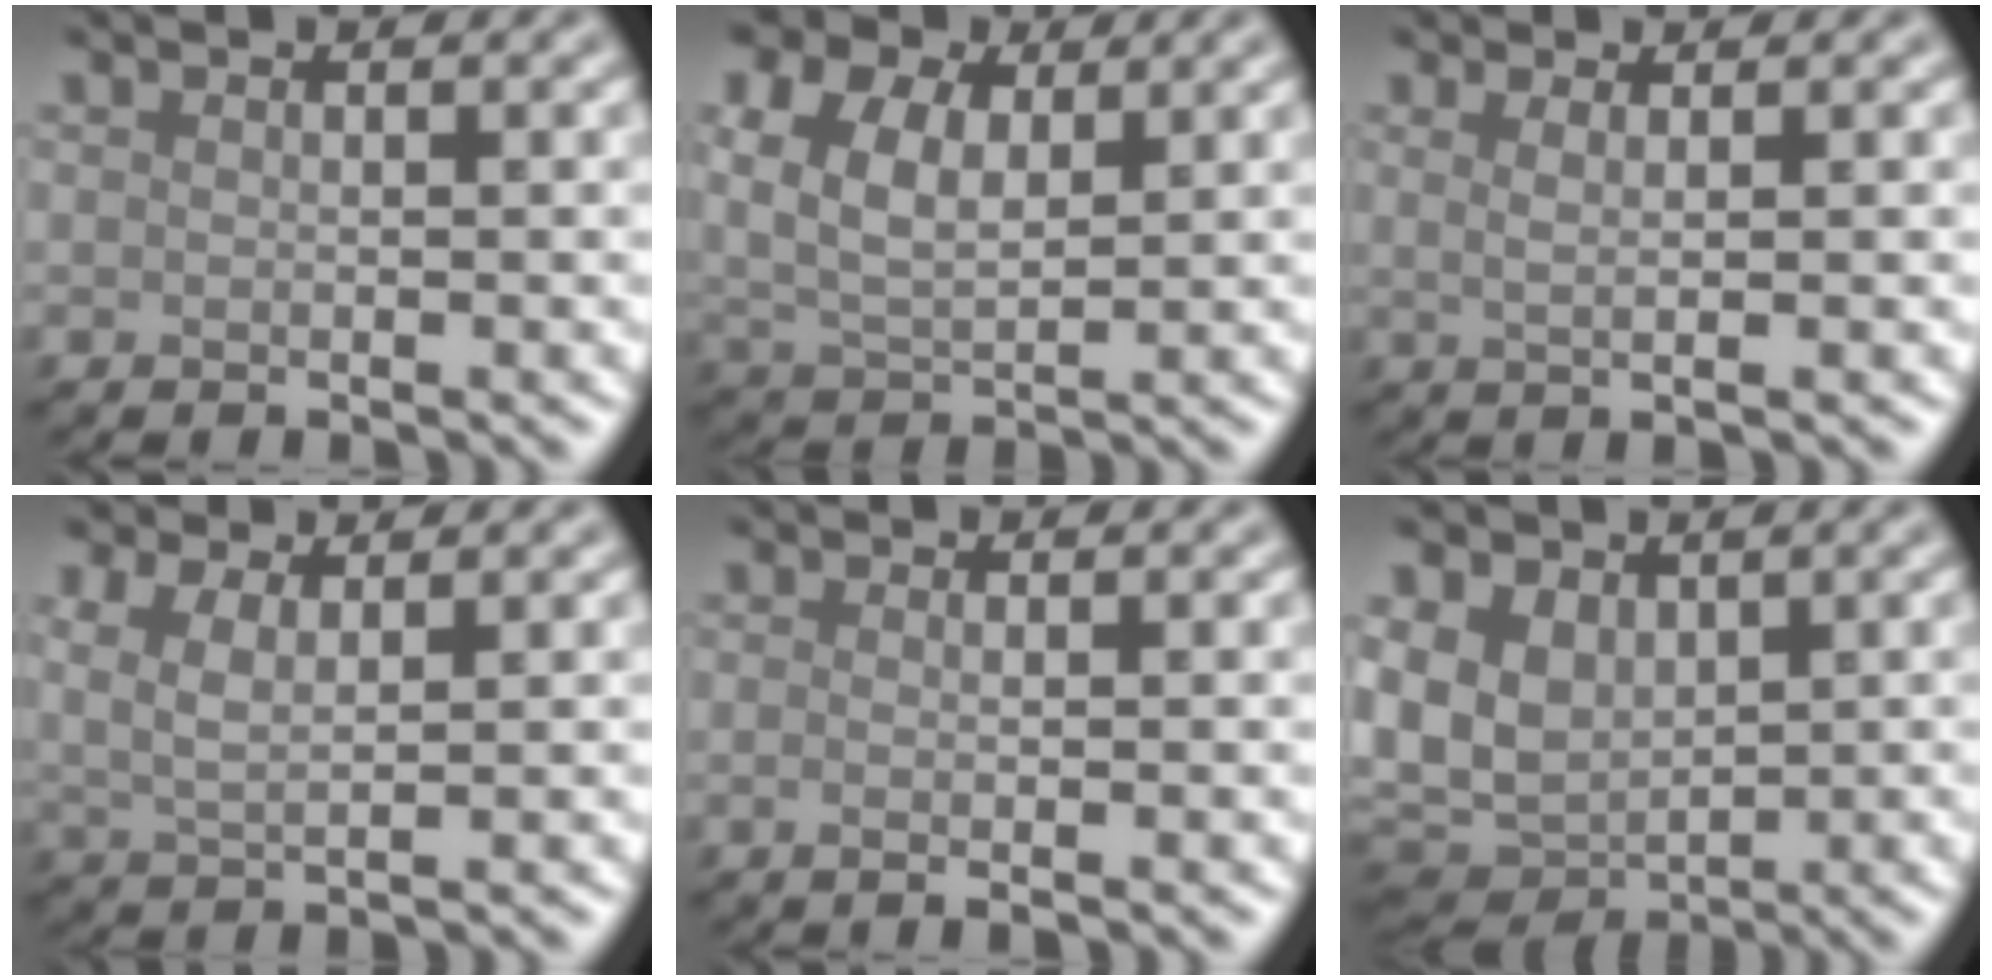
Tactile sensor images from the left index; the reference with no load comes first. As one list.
[{"total": 6.4, "force": [2.5, 3.9, 4.5], "torque": [-0.099, 0.016, 0.036]}, {"total": 2.5, "force": [1.0, 1.0, 2.0], "torque": [-0.028, -0.002, -0.008]}, {"total": 2.8, "force": [1.3, 0.9, 2.3], "torque": [-0.048, -0.002, 0.026]}, {"total": 1.8, "force": [-0.1, 0.6, 1.7], "torque": [-0.021, -0.004, -0.015]}, {"total": 6.3, "force": [1.2, 4.6, 4.1], "torque": [-0.103, -0.005, 0.018]}]